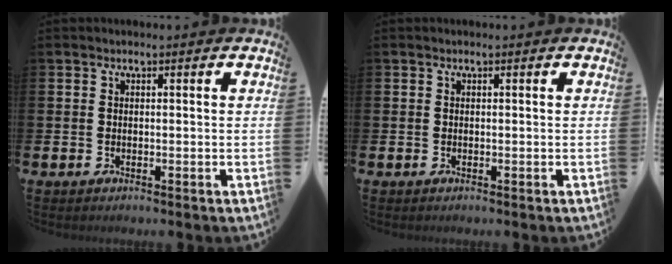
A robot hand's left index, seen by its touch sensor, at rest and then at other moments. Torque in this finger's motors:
{"motor_torque": [0.00, 0.00, 0.00, 0.00]}